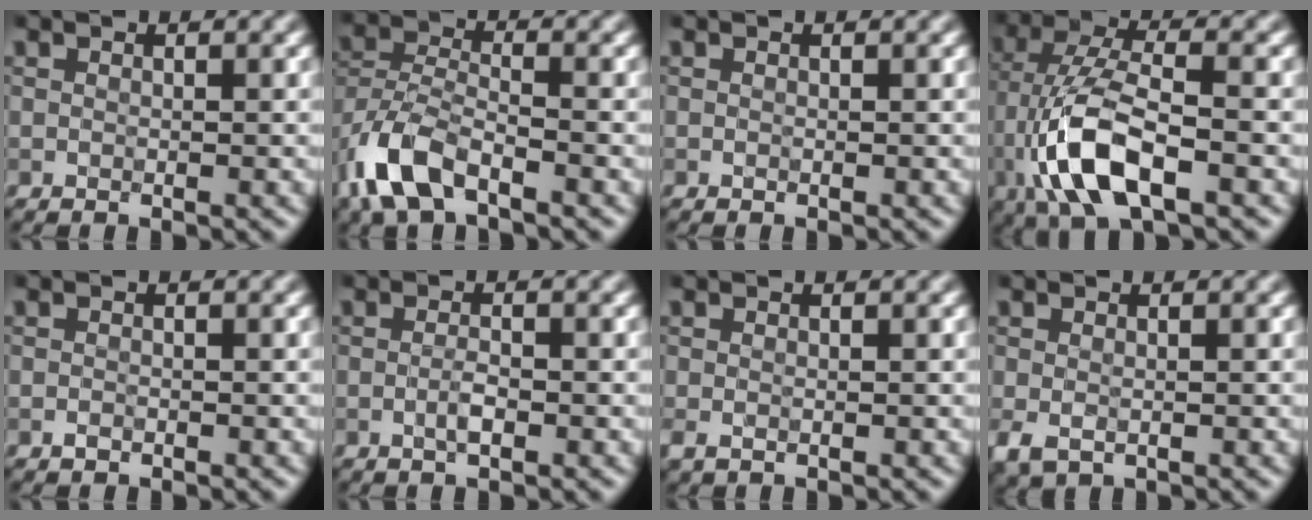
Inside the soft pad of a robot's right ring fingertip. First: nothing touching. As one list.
[{"total": 6.0, "force": [-3.6, 2.8, 3.9], "torque": [-0.082, -0.004, -0.083]}, {"total": 0.0}, {"total": 8.8, "force": [-2.7, 3.6, 7.6], "torque": [-0.157, 0.009, -0.058]}, {"total": 0.5, "force": [-0.4, 0.3, 0.2], "torque": [-0.003, -0.001, -0.007]}, {"total": 1.5, "force": [-0.5, 0.4, 1.3], "torque": [-0.026, 0.000, -0.011]}, {"total": 0.9, "force": [-0.3, 0.5, 0.7], "torque": [-0.017, -0.006, -0.005]}, {"total": 2.0, "force": [-0.7, 1.3, 1.4], "torque": [-0.035, -0.011, -0.012]}]